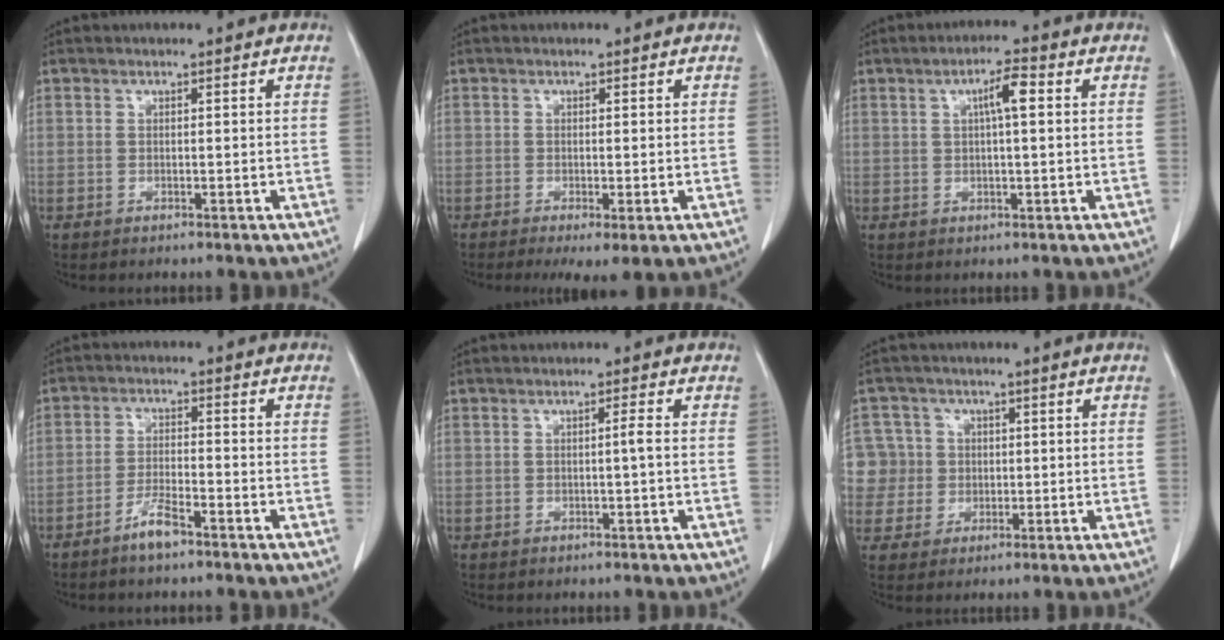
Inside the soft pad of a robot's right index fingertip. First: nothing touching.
{"total": 4.3, "force": [-2.4, 0.8, 3.5], "torque": [-0.050, -0.016, -0.035]}
{"total": 4.0, "force": [0.9, 0.5, 3.9], "torque": [-0.068, 0.010, 0.014]}
{"total": 4.2, "force": [-3.2, 0.6, 2.7], "torque": [-0.053, -0.001, -0.059]}
{"total": 1.2, "force": [-0.2, -0.3, 1.1], "torque": [-0.017, 0.001, -0.003]}
{"total": 8.0, "force": [0.5, 8.0, 0.3], "torque": [-0.013, 0.036, 0.021]}